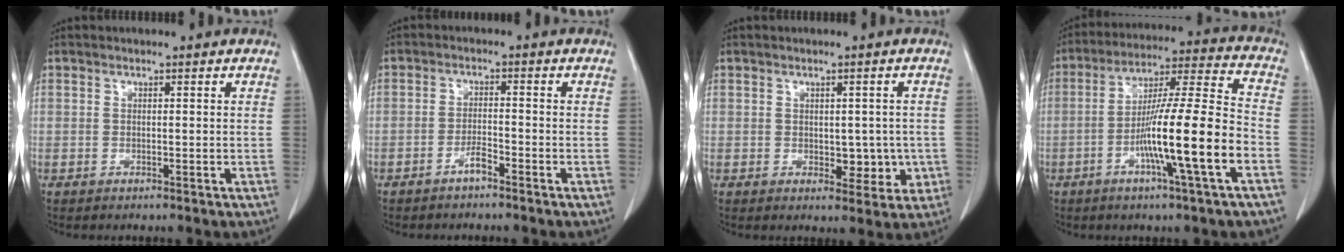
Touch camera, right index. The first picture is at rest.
{"total": 2.2, "force": [-1.7, 0.2, 1.4], "torque": [-0.024, 0.001, -0.030]}
{"total": 4.7, "force": [-0.4, 3.0, 3.6], "torque": [-0.033, 0.005, 0.007]}
{"total": 15.6, "force": [-5.2, -0.5, 14.7], "torque": [-0.255, 0.001, -0.089]}